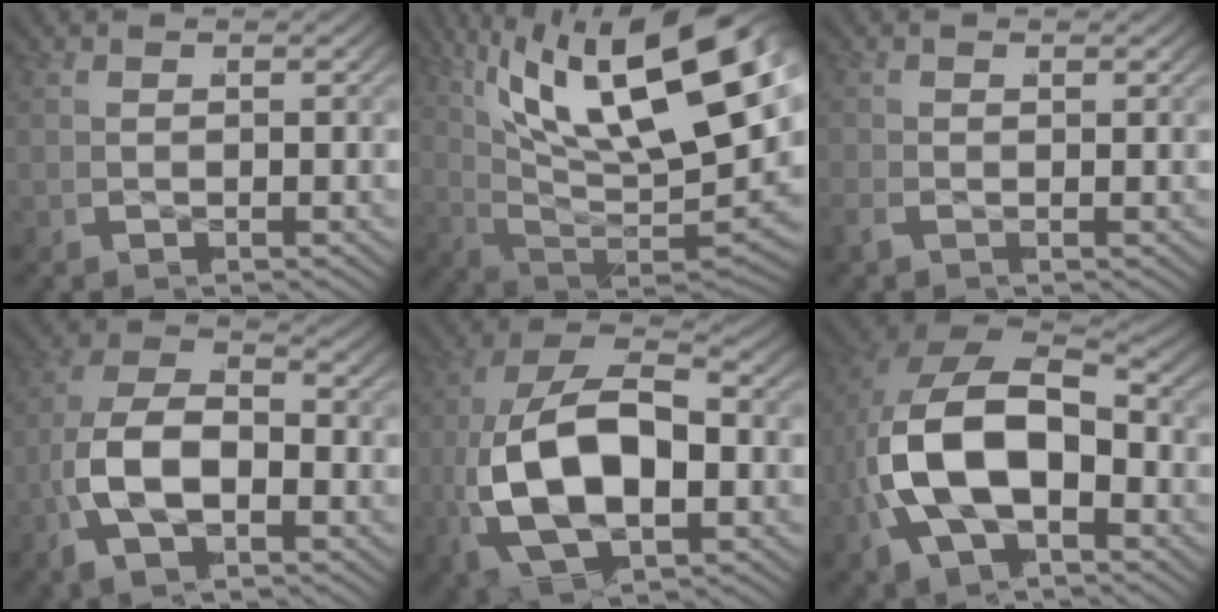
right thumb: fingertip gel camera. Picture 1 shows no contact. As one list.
[{"total": 18.0, "force": [3.6, 9.6, 14.9], "torque": [-0.254, -0.027, 0.065]}, {"total": 0.0}, {"total": 9.4, "force": [-0.7, 6.0, 7.3], "torque": [-0.164, -0.018, -0.009]}, {"total": 15.0, "force": [-0.7, 9.5, 11.6], "torque": [-0.267, -0.036, 0.005]}, {"total": 13.9, "force": [-0.3, 9.1, 10.6], "torque": [-0.252, -0.022, 0.007]}]